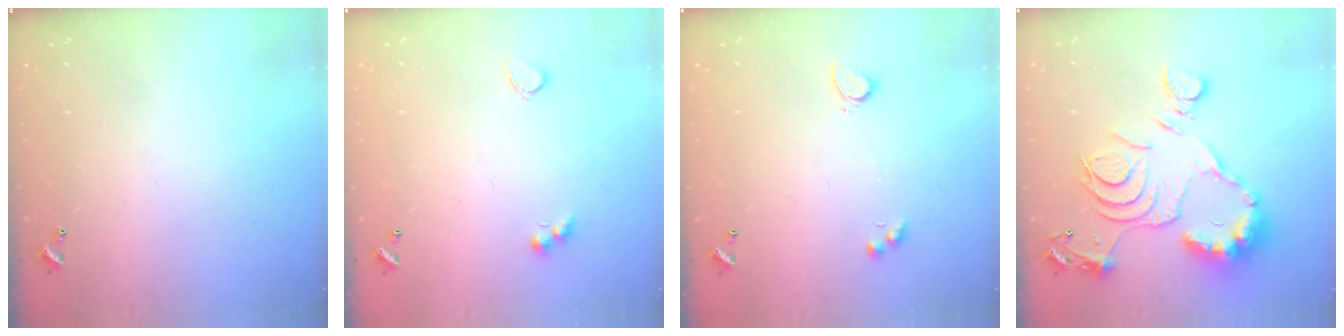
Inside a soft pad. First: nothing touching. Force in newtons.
{"total": 2.8, "press": 2.7, "slide": 0.7}
{"total": 3.0, "press": 2.5, "slide": 1.6}
{"total": 16.8, "press": 16.7, "slide": 1.8}